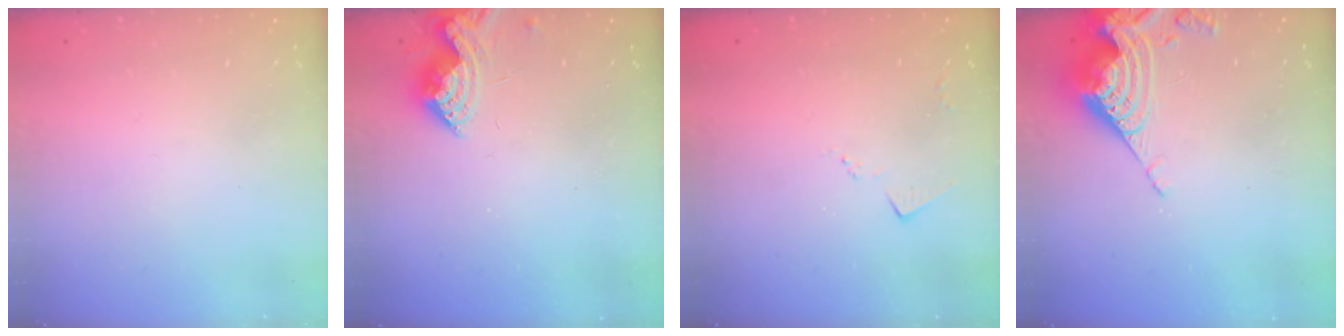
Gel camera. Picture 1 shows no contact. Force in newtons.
{"total": 8.9, "press": 8.9, "slide": 0.5}
{"total": 4.1, "press": 4.1, "slide": 0.5}
{"total": 12.4, "press": 12.3, "slide": 1.5}